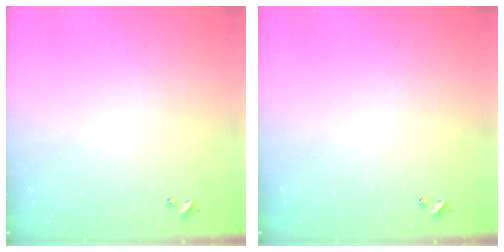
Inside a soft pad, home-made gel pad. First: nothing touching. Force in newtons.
{"total": 0.0}